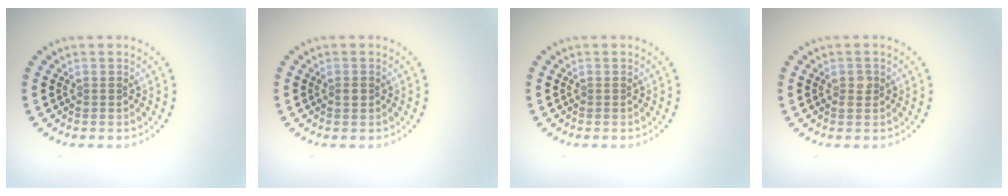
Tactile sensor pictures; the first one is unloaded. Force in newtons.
{"total": 0.8, "press": 0.8, "slide": 0.1}
{"total": 0.0}
{"total": 1.2, "press": 1.2, "slide": 0.1}